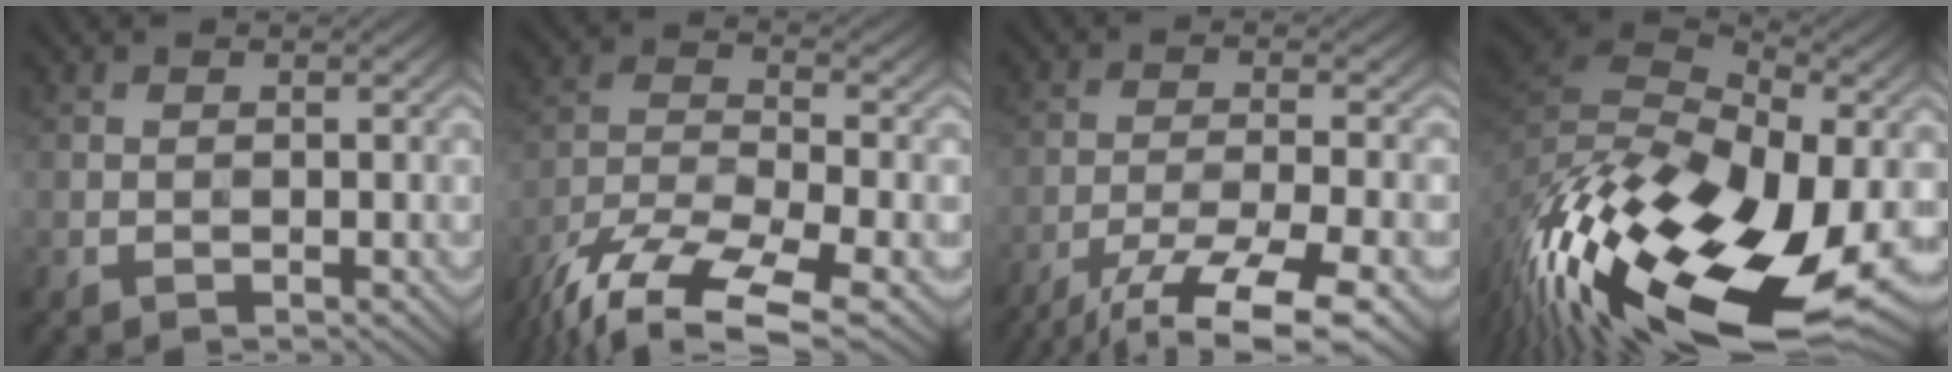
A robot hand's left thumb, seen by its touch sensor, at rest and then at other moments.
{"total": 13.2, "force": [-9.6, 3.9, 8.1], "torque": [-0.178, -0.022, -0.177]}
{"total": 11.8, "force": [-8.7, 2.3, 7.6], "torque": [-0.136, -0.017, -0.135]}
{"total": 19.3, "force": [-8.5, 9.4, 14.5], "torque": [-0.314, -0.040, -0.133]}